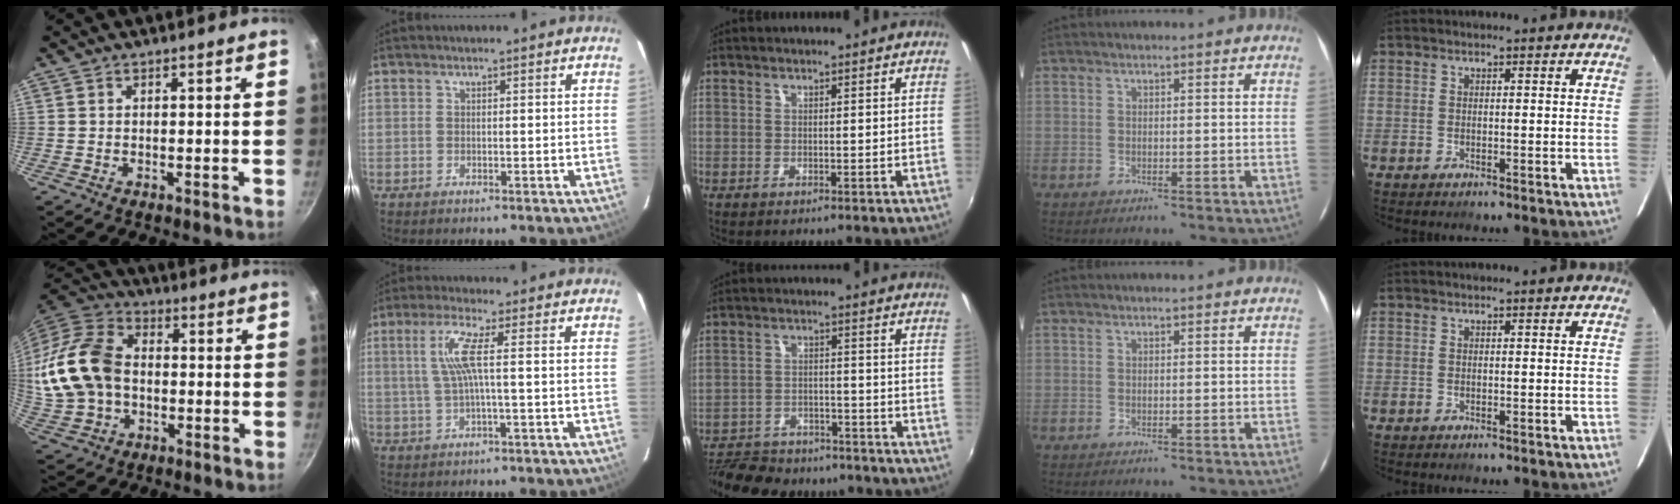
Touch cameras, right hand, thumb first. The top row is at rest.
{"thumb": {"total": 19.6, "force": [-0.5, 14.3, 13.4], "torque": [-0.261, 0.034, -0.009]}, "index": {"total": 5.5, "force": [0.4, -0.7, 5.4], "torque": [-0.110, -0.001, 0.016]}, "middle": {"total": 19.9, "force": [-16.5, 7.8, 8.1], "torque": [-0.184, -0.005, -0.233]}}